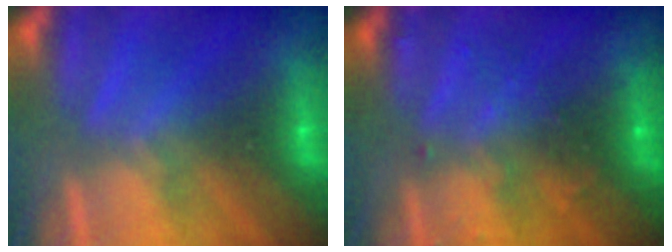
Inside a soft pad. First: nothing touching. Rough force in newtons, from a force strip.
{"total": 3.0}